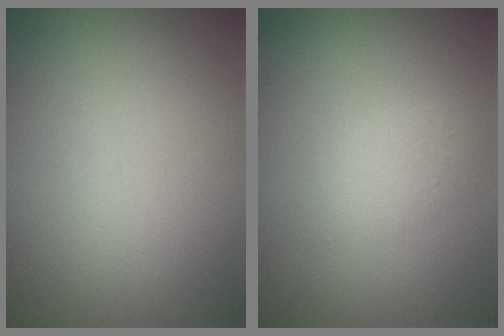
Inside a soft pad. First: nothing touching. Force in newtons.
{"total": 1.9, "press": 1.9, "slide": 0.1}